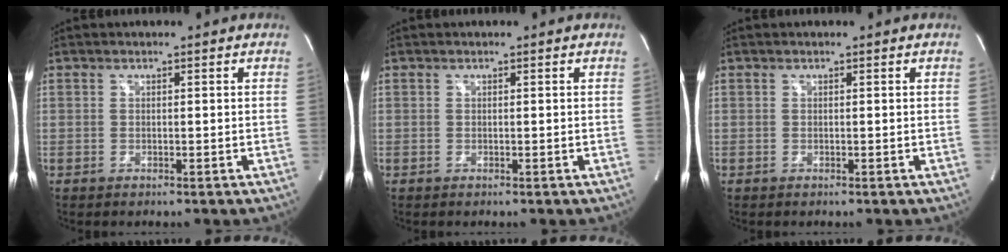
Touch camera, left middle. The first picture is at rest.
{"total": 0.0}
{"total": 0.0}